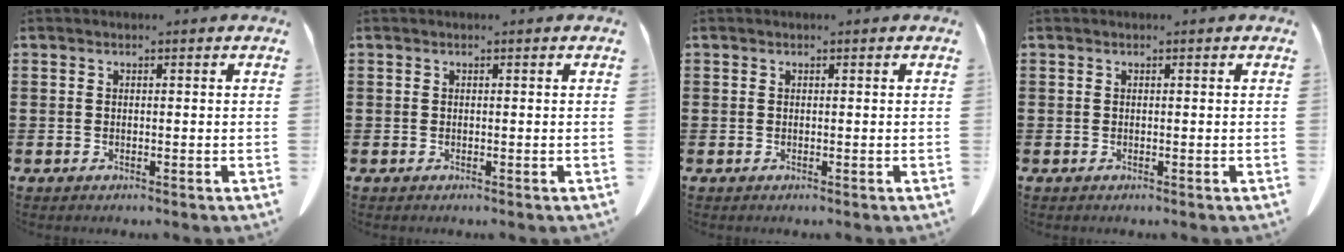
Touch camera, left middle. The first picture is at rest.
{"total": 0.0}
{"total": 0.0}
{"total": 0.0}